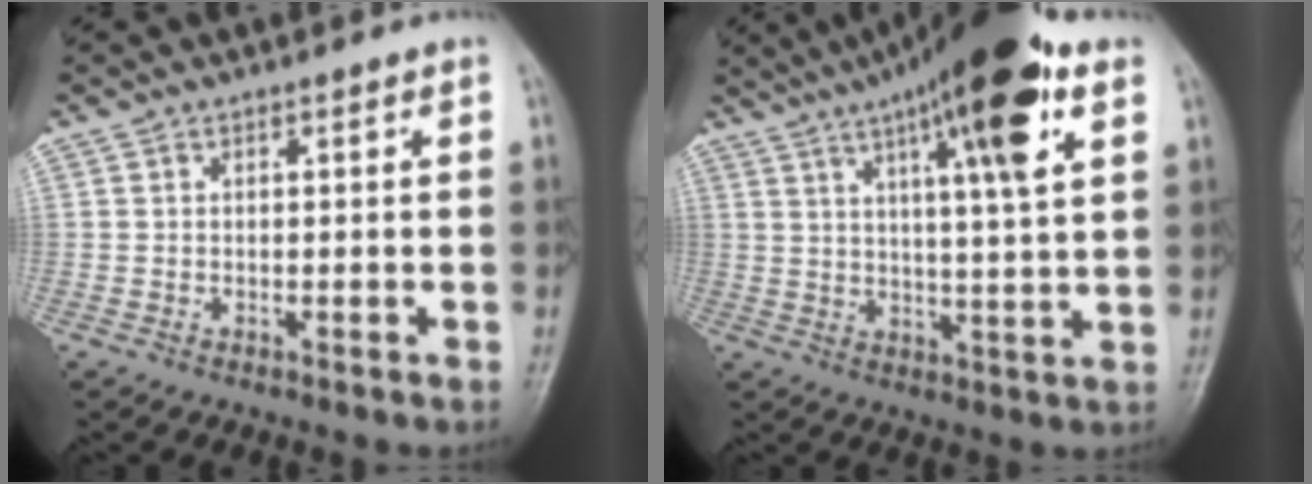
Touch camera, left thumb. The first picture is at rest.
{"total": 18.6, "force": [9.1, 3.5, 15.8], "torque": [-0.233, -0.010, 0.138]}